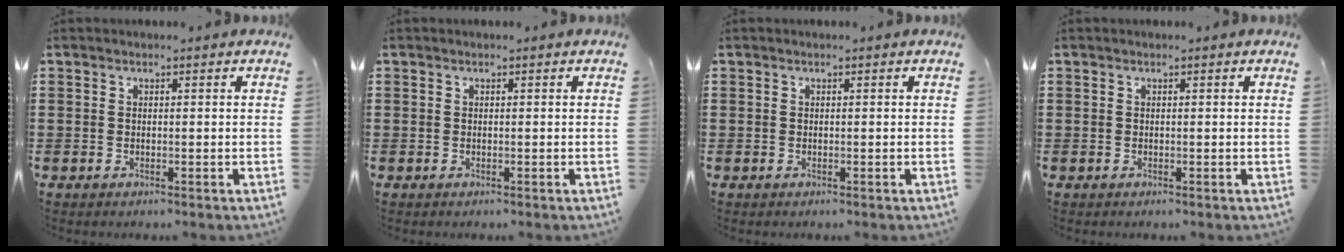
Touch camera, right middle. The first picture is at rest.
{"total": 0.0}
{"total": 0.0}
{"total": 0.0}